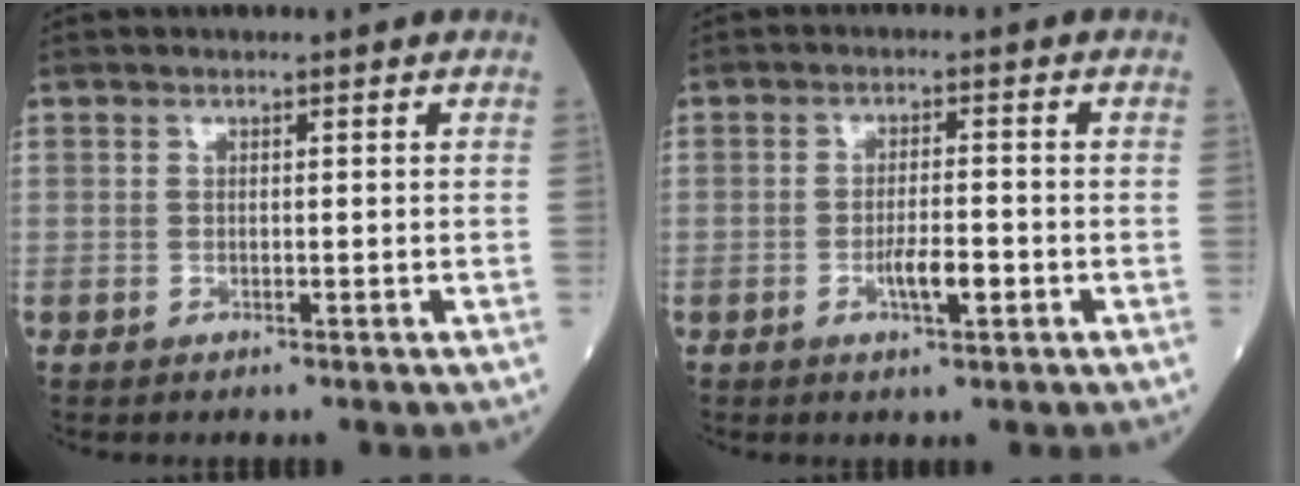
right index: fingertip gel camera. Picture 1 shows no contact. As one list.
[{"total": 4.2, "force": [-1.4, 0.9, 3.9], "torque": [-0.068, 0.000, -0.023]}]